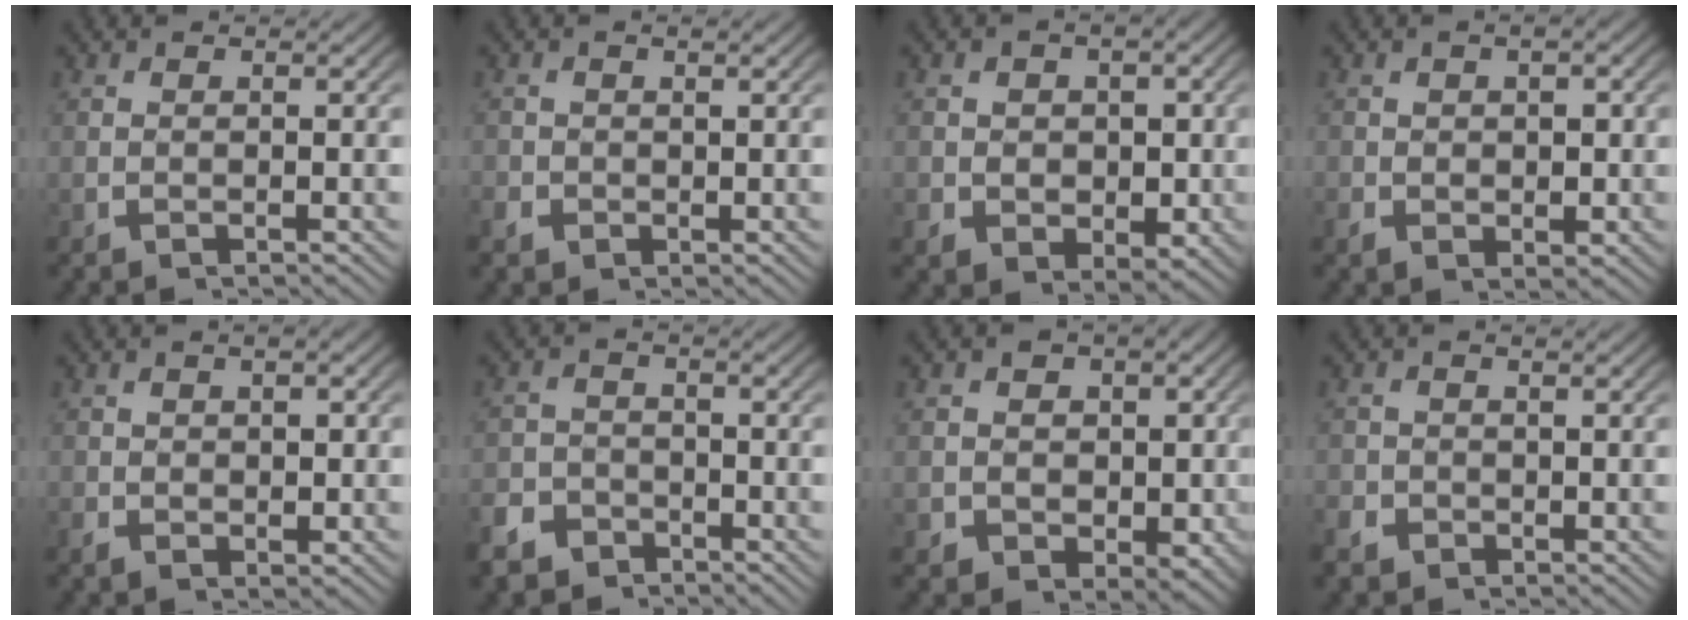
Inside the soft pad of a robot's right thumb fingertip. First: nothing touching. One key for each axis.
{"total": 1.4, "fx": -0.4, "fy": 1.3, "fz": 0.3, "tx": -0.011, "ty": -0.005, "tz": -0.006}
{"total": 5.9, "fx": -0.2, "fy": 5.0, "fz": 3.3, "tx": -0.064, "ty": -0.034, "tz": 0.010}
{"total": 2.8, "fx": -0.1, "fy": 2.1, "fz": 1.8, "tx": -0.034, "ty": -0.014, "tz": 0.005}
{"total": 2.2, "fx": 0.0, "fy": 1.7, "fz": 1.5, "tx": -0.029, "ty": -0.012, "tz": 0.005}
{"total": 5.0, "fx": -4.0, "fy": 3.0, "fz": 0.6, "tx": 0.002, "ty": -0.019, "tz": -0.071}
{"total": 8.7, "fx": 0.0, "fy": 7.2, "fz": 4.8, "tx": -0.080, "ty": -0.039, "tz": 0.013}
{"total": 2.1, "fx": -1.1, "fy": 1.7, "fz": 0.4, "tx": -0.004, "ty": -0.008, "tz": -0.020}